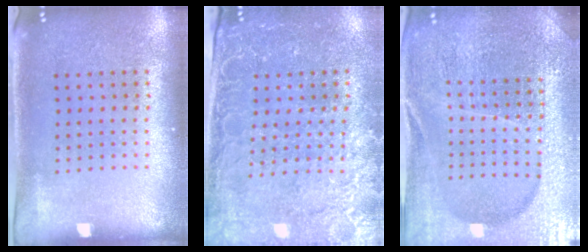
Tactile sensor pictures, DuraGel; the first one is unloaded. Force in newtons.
{"total": 3.1, "press": 2.9, "slide": 1.0}
{"total": 5.1, "press": 4.7, "slide": 2.0}